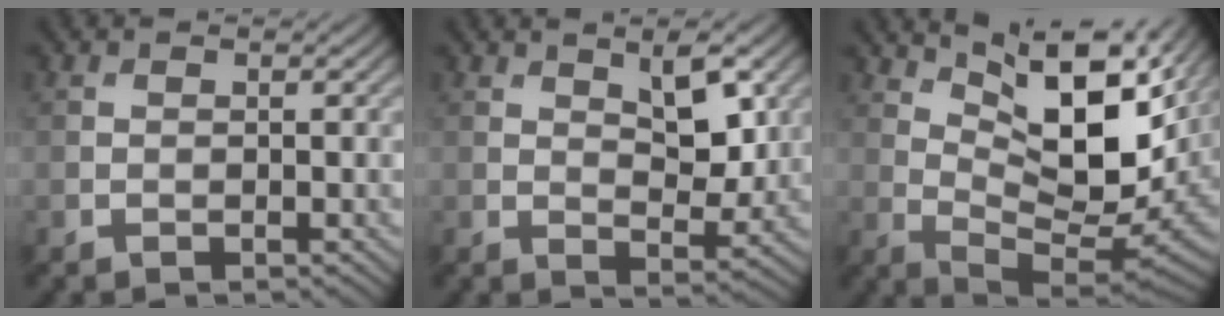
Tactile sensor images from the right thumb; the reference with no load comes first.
{"total": 5.7, "force": [2.5, 2.4, 4.4], "torque": [-0.072, -0.009, 0.041]}
{"total": 14.0, "force": [6.4, 5.1, 11.4], "torque": [-0.204, 0.000, 0.119]}